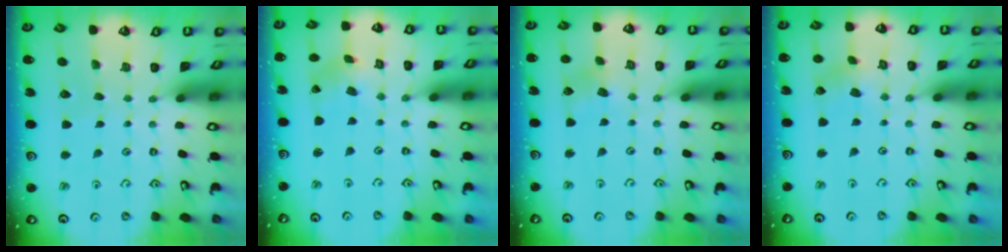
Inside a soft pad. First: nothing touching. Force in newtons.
{"total": 2.7, "press": 2.3, "slide": 1.3}
{"total": 5.1, "press": 5.1, "slide": 0.5}
{"total": 2.7, "press": 2.6, "slide": 0.6}